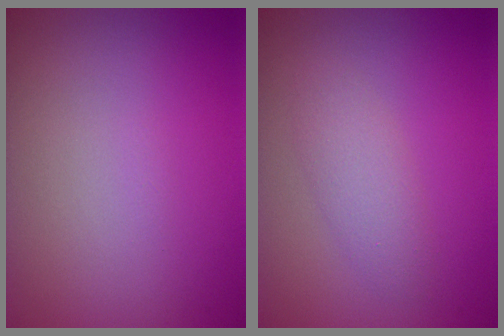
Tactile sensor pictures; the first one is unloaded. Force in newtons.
{"total": 2.0, "press": 2.0, "slide": 0.1}